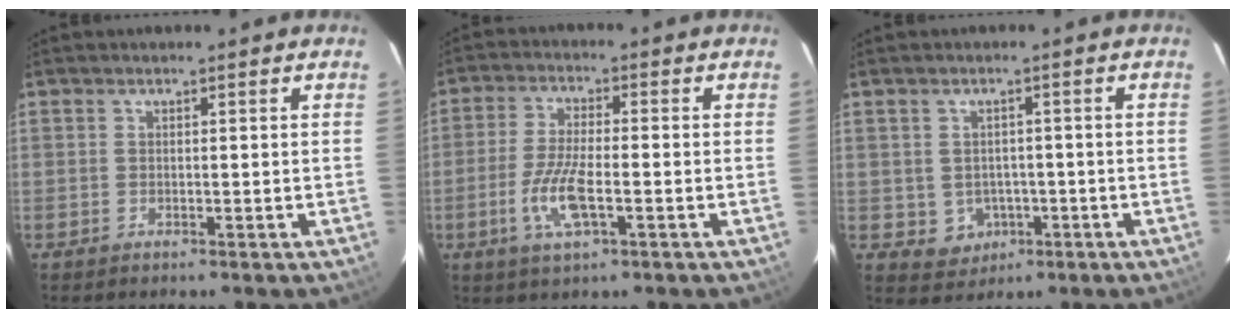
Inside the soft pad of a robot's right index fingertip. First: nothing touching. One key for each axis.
{"total": 8.2, "fx": -2.9, "fy": 2.3, "fz": 7.3, "tx": -0.157, "ty": -0.006, "tz": -0.057}
{"total": 4.8, "fx": -1.1, "fy": 4.6, "fz": 0.9, "tx": -0.029, "ty": 0.012, "tz": 0.001}